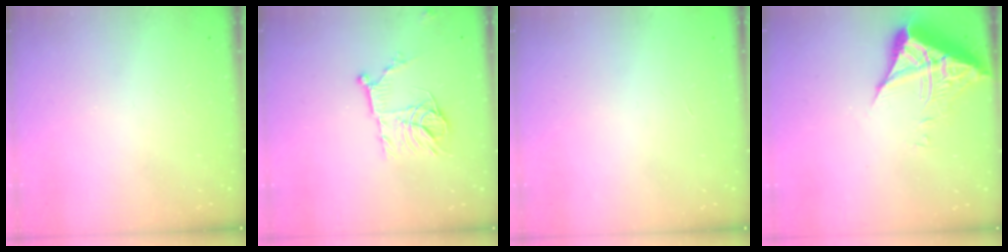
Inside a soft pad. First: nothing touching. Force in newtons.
{"total": 12.2, "press": 12.1, "slide": 1.1}
{"total": 1.7, "press": 1.7, "slide": 0.1}
{"total": 7.2, "press": 7.2, "slide": 0.6}